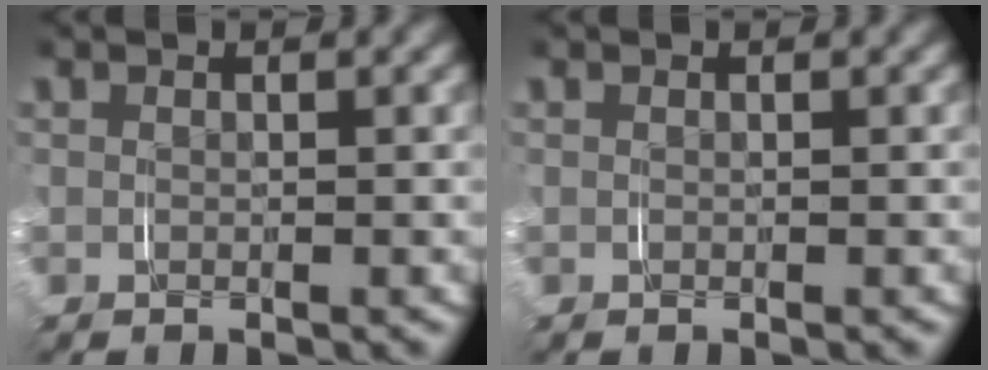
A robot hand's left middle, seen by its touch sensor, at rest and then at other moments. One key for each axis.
{"total": 0.0}